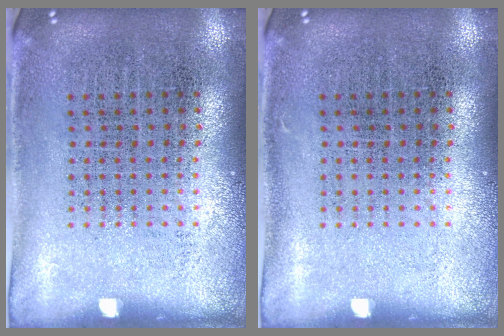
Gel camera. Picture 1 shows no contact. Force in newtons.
{"total": 0.0}